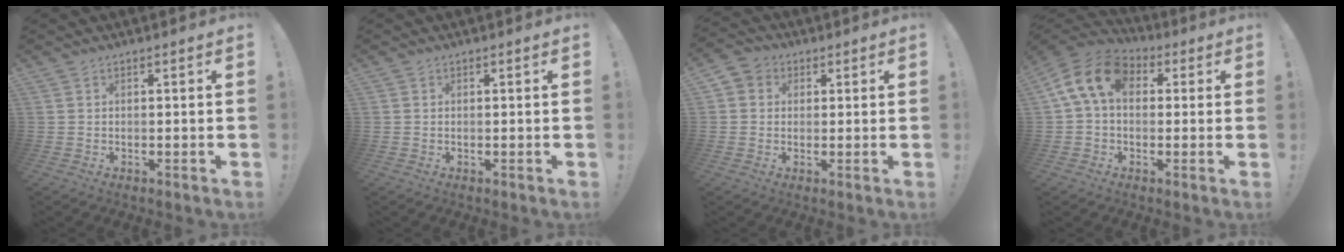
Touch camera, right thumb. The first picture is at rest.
{"total": 0.0}
{"total": 4.2, "force": [0.2, 4.0, 1.2], "torque": [-0.016, 0.007, 0.005]}
{"total": 13.7, "force": [3.4, 9.1, 9.7], "torque": [-0.188, 0.010, 0.065]}